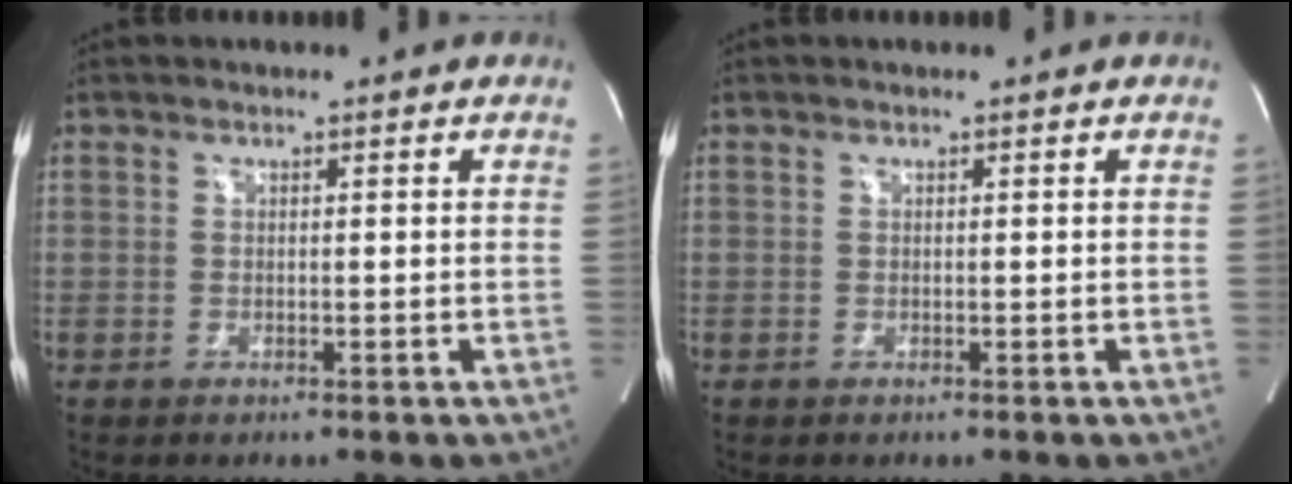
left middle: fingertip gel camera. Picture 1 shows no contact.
{"total": 0.0}